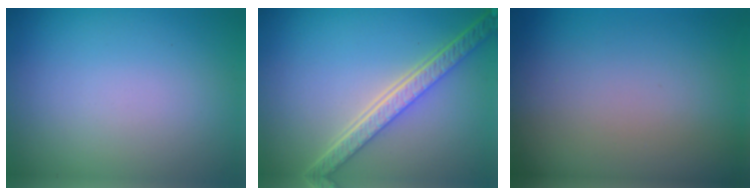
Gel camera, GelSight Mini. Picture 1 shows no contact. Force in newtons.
{"total": 5.4, "press": 4.1, "slide": 3.5}
{"total": 0.0}